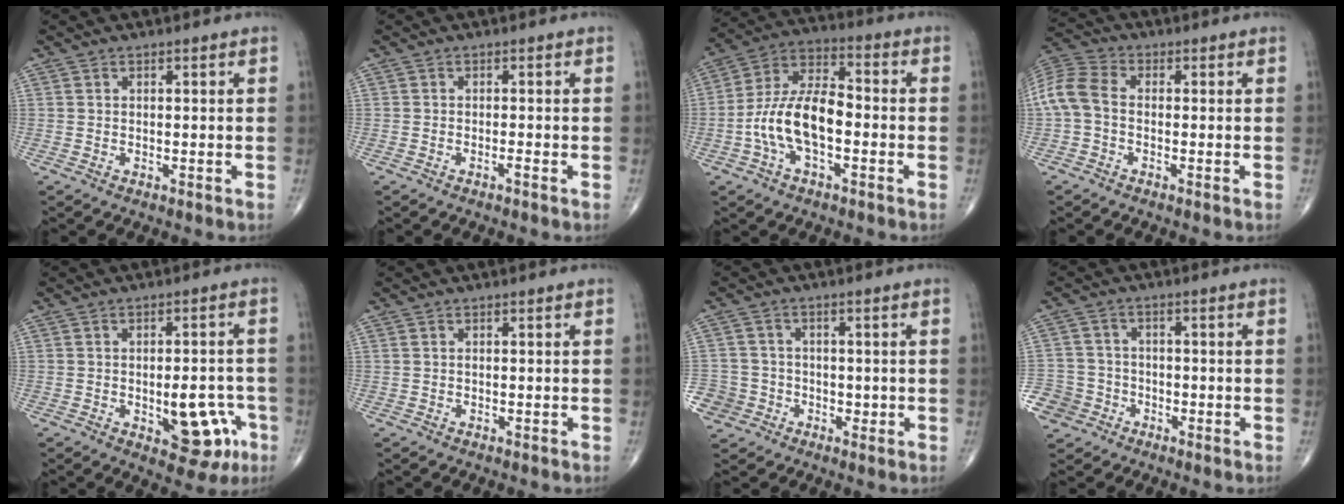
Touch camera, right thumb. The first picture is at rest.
{"total": 0.7, "force": [-0.5, 0.0, 0.5], "torque": [-0.013, 0.001, -0.009]}
{"total": 13.3, "force": [-2.9, 6.7, 11.2], "torque": [-0.214, 0.043, -0.060]}
{"total": 7.8, "force": [-0.7, 5.1, 5.8], "torque": [-0.124, 0.022, -0.027]}
{"total": 10.6, "force": [-3.4, 5.3, 8.5], "torque": [-0.075, 0.019, -0.030]}
{"total": 0.0}
{"total": 6.9, "force": [-2.2, 6.4, 0.9], "torque": [-0.005, 0.020, -0.035]}
{"total": 8.1, "force": [-4.0, 6.9, 1.4], "torque": [-0.025, 0.024, -0.070]}